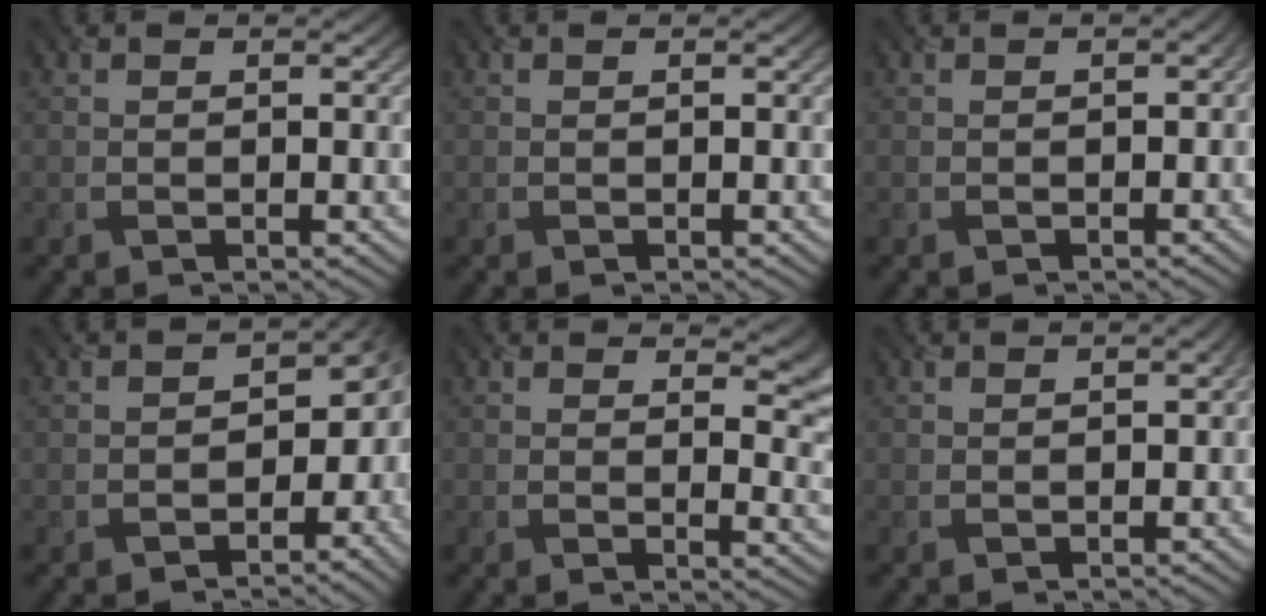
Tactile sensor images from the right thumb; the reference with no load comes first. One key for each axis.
{"total": 0.0}
{"total": 1.4, "fx": -0.8, "fy": 1.0, "fz": 0.4, "tx": -0.010, "ty": -0.010, "tz": -0.008}
{"total": 6.9, "fx": -2.9, "fy": 5.1, "fz": 3.7, "tx": -0.028, "ty": -0.034, "tz": -0.034}
{"total": 5.2, "fx": 2.9, "fy": 2.5, "fz": 3.6, "tx": -0.039, "ty": -0.010, "tz": 0.049}
{"total": 1.4, "fx": -0.8, "fy": 1.0, "fz": 0.5, "tx": -0.011, "ty": -0.011, "tz": -0.006}